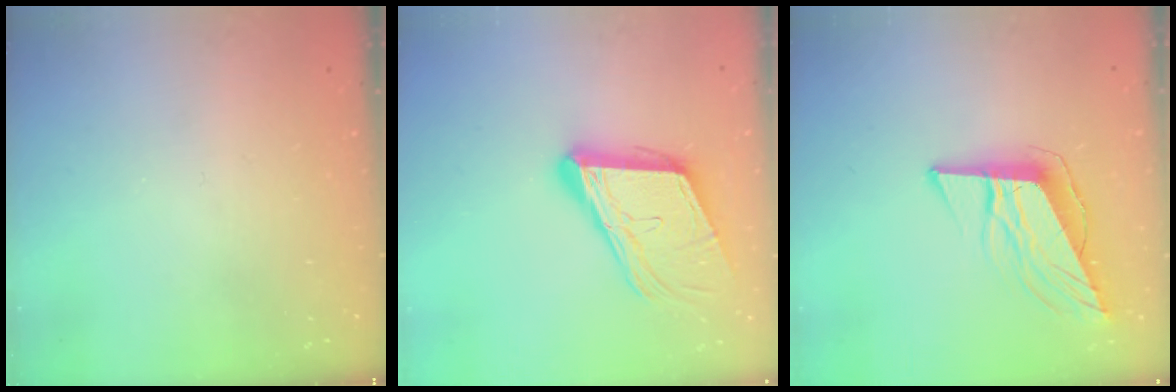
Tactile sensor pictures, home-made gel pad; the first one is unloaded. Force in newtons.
{"total": 16.0, "press": 15.6, "slide": 3.7}
{"total": 11.4, "press": 10.8, "slide": 3.6}